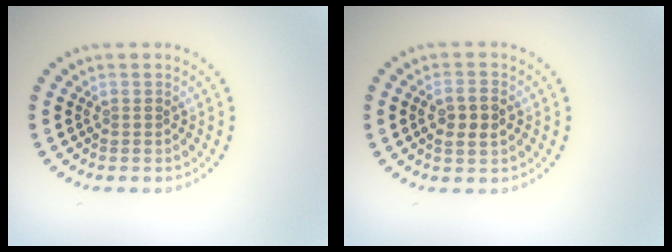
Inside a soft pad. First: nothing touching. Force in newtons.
{"total": 2.6, "press": 2.6, "slide": 0.5}